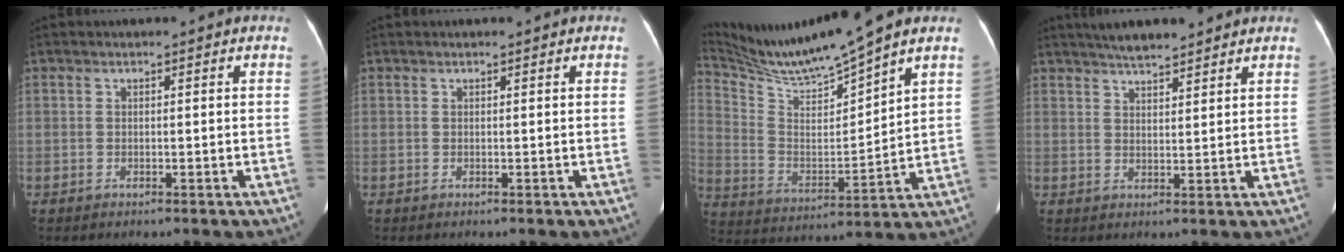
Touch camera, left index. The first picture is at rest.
{"total": 0.0}
{"total": 13.1, "force": [12.0, -1.6, 5.0], "torque": [-0.111, 0.001, 0.237]}
{"total": 7.0, "force": [6.1, 1.0, 3.2], "torque": [-0.051, 0.025, 0.100]}